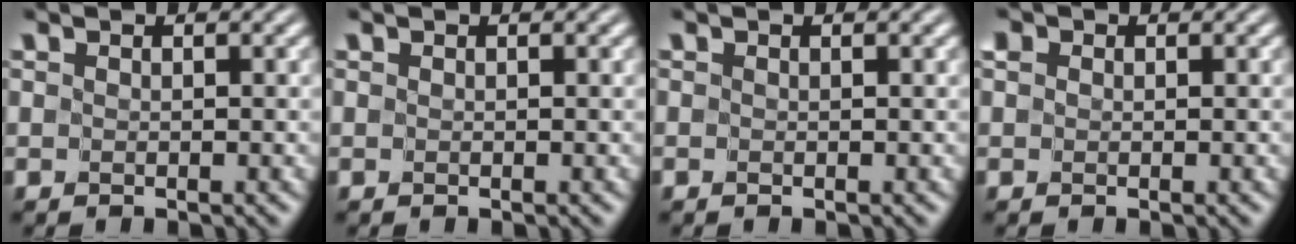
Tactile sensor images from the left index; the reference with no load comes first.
{"total": 0.0}
{"total": 0.0}
{"total": 1.3, "force": [0.3, 1.2, 0.5], "torque": [-0.001, 0.007, -0.007]}